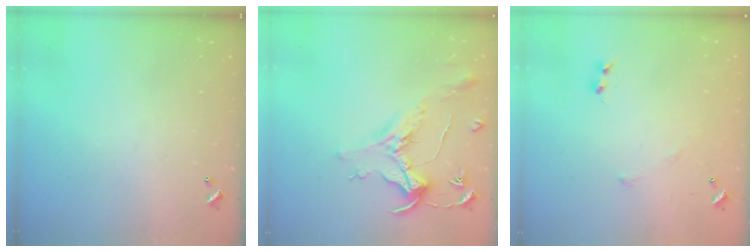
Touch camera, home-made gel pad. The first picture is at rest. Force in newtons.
{"total": 1.6, "press": 1.4, "slide": 0.7}
{"total": 5.0, "press": 4.9, "slide": 0.9}